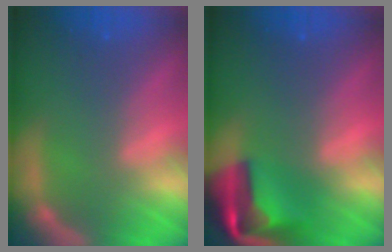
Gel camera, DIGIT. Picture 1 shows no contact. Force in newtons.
{"total": 7.4}